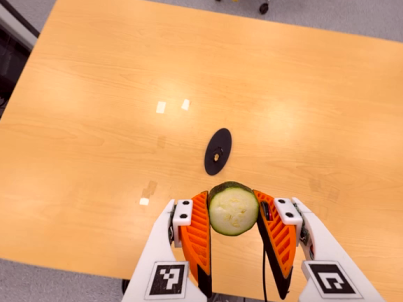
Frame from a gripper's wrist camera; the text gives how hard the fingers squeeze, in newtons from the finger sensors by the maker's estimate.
{"total": 12.2, "left": 13.3, "right": 11.1}